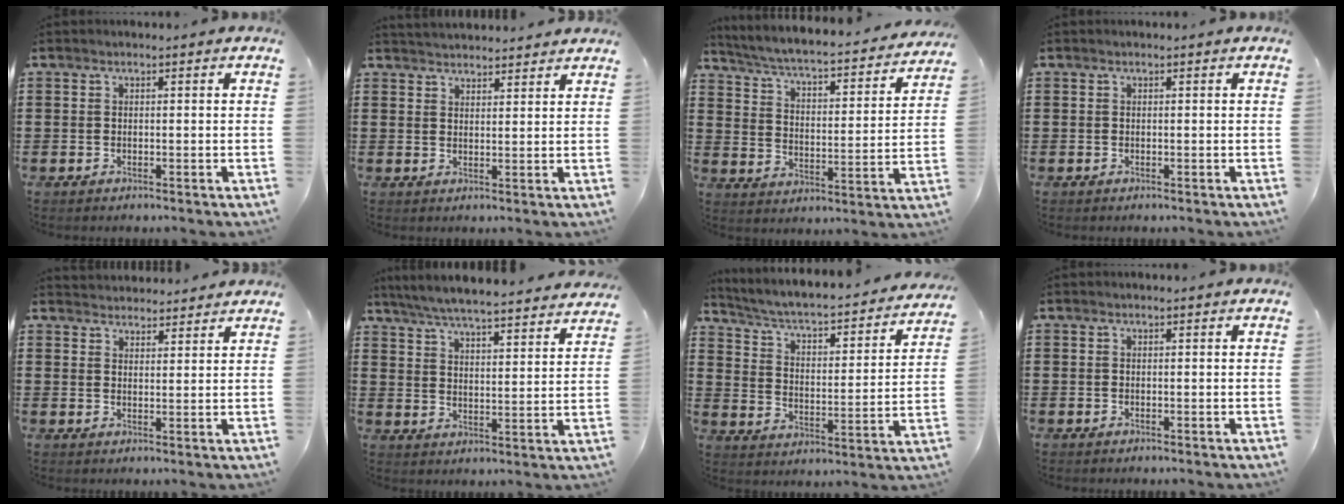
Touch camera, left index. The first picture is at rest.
{"total": 2.8, "force": [2.8, 0.0, -0.1], "torque": [-0.005, -0.007, 0.053]}
{"total": 3.6, "force": [3.3, 0.0, 1.5], "torque": [-0.050, -0.034, 0.044]}
{"total": 0.0}
{"total": 2.7, "force": [2.7, 0.2, -0.5], "torque": [0.001, -0.008, 0.052]}
{"total": 5.6, "force": [5.4, -0.3, 1.5], "torque": [-0.054, -0.038, 0.090]}
{"total": 3.4, "force": [2.8, 0.4, 1.9], "torque": [-0.056, -0.032, 0.034]}
{"total": 0.0}